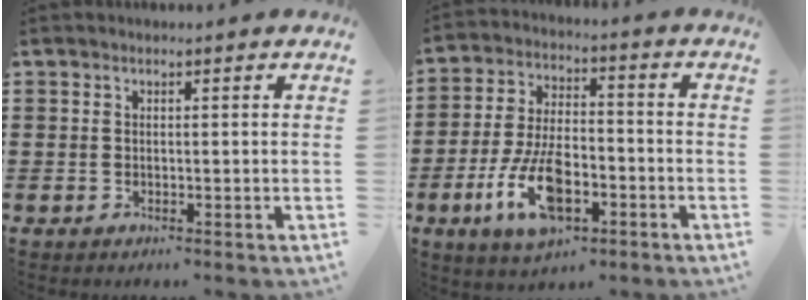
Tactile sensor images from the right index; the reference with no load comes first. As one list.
[{"total": 11.1, "force": [-4.6, 5.0, 8.8], "torque": [-0.197, 0.000, -0.086]}]